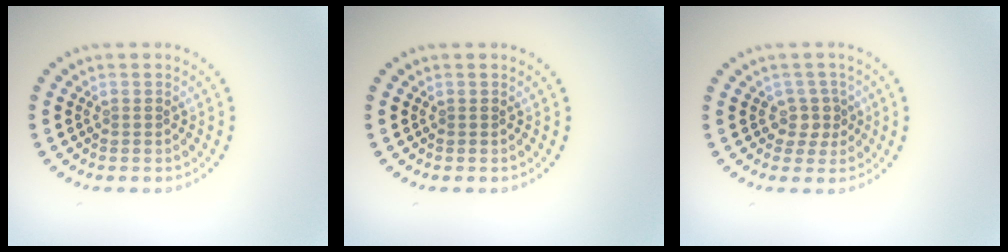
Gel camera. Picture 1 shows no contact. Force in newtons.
{"total": 0.0}
{"total": 2.0, "press": 1.5, "slide": 1.3}